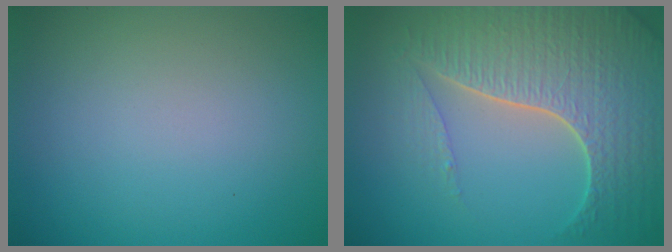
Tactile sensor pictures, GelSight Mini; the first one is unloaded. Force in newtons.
{"total": 7.7, "press": 5.6, "slide": 5.2}